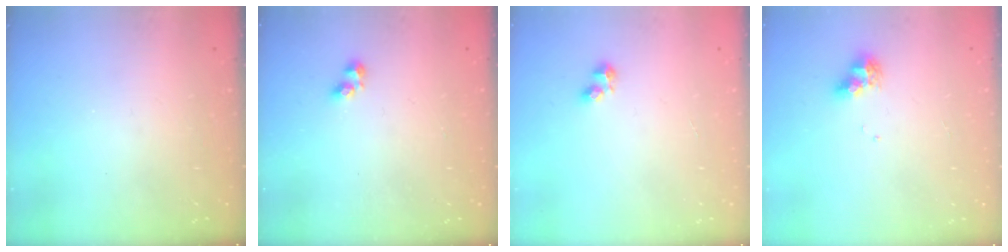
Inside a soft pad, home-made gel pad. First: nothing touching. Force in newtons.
{"total": 2.4, "press": 2.3, "slide": 0.4}
{"total": 3.8, "press": 3.8, "slide": 0.7}
{"total": 8.8, "press": 8.7, "slide": 0.9}